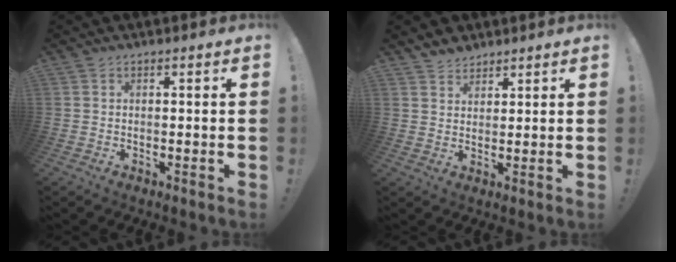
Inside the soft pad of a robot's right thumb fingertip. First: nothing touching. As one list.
[{"total": 3.9, "force": [3.4, 1.8, 0.5], "torque": [-0.003, -0.023, 0.063]}]